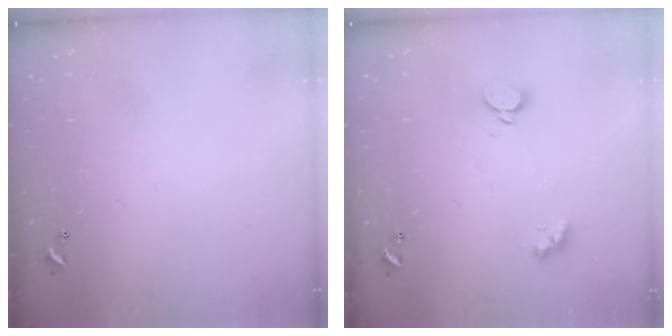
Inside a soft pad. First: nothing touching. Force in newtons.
{"total": 2.1, "press": 2.1, "slide": 0.3}